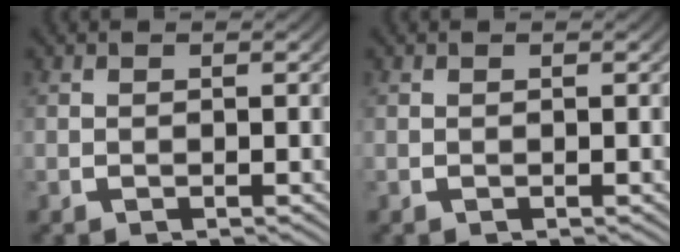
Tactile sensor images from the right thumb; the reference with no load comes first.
{"total": 0.0}